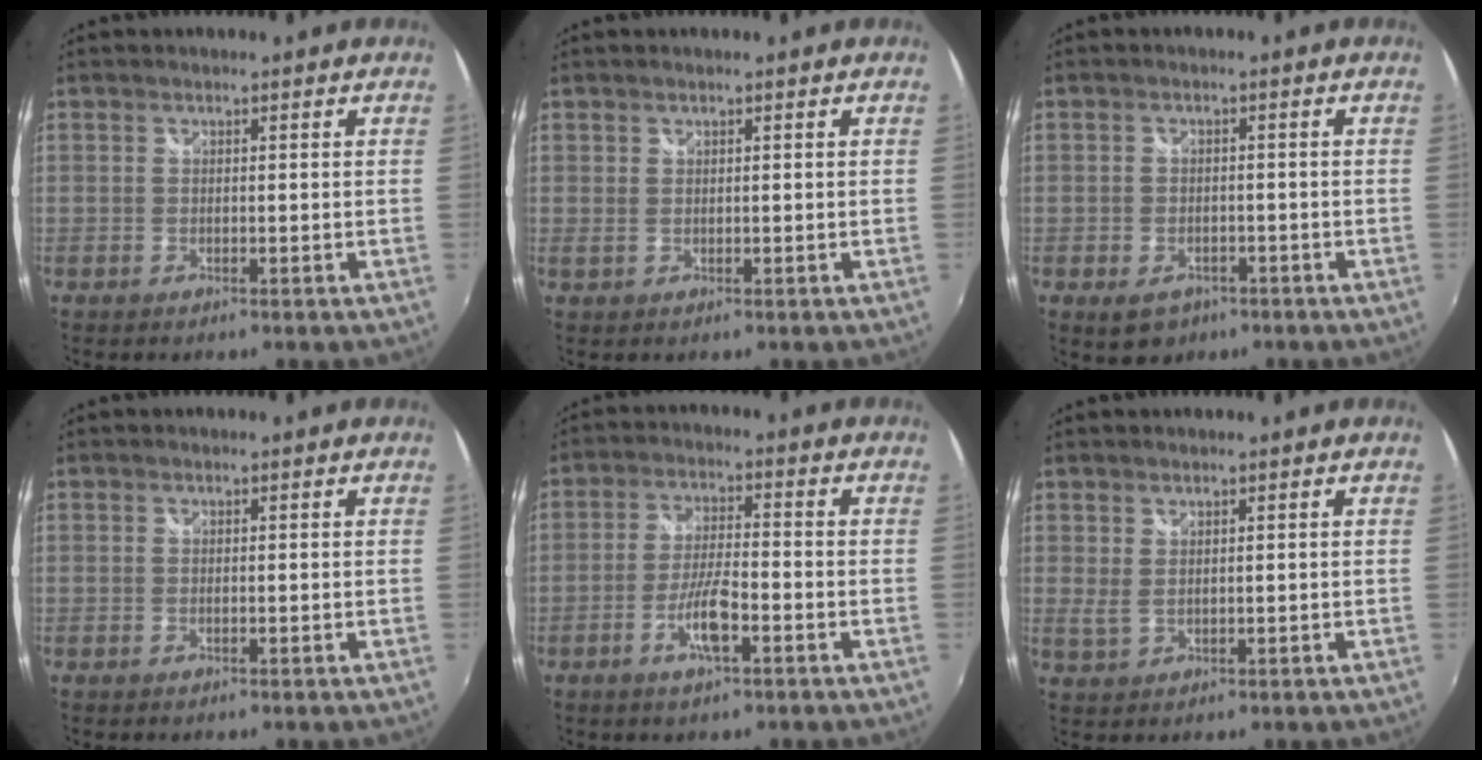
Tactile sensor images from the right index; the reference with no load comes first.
{"total": 0.7, "force": [0.6, 0.2, 0.3], "torque": [-0.007, 0.003, 0.013]}
{"total": 5.4, "force": [-3.0, 3.7, 2.4], "torque": [-0.054, -0.010, -0.039]}
{"total": 0.0}
{"total": 6.8, "force": [-3.3, 1.3, 5.8], "torque": [-0.118, -0.002, -0.061]}
{"total": 1.9, "force": [1.3, 0.6, 1.3], "torque": [-0.027, -0.002, 0.026]}